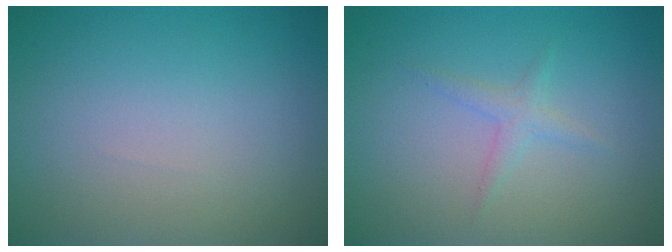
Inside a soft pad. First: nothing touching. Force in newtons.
{"total": 1.3, "press": 1.3, "slide": 0.0}